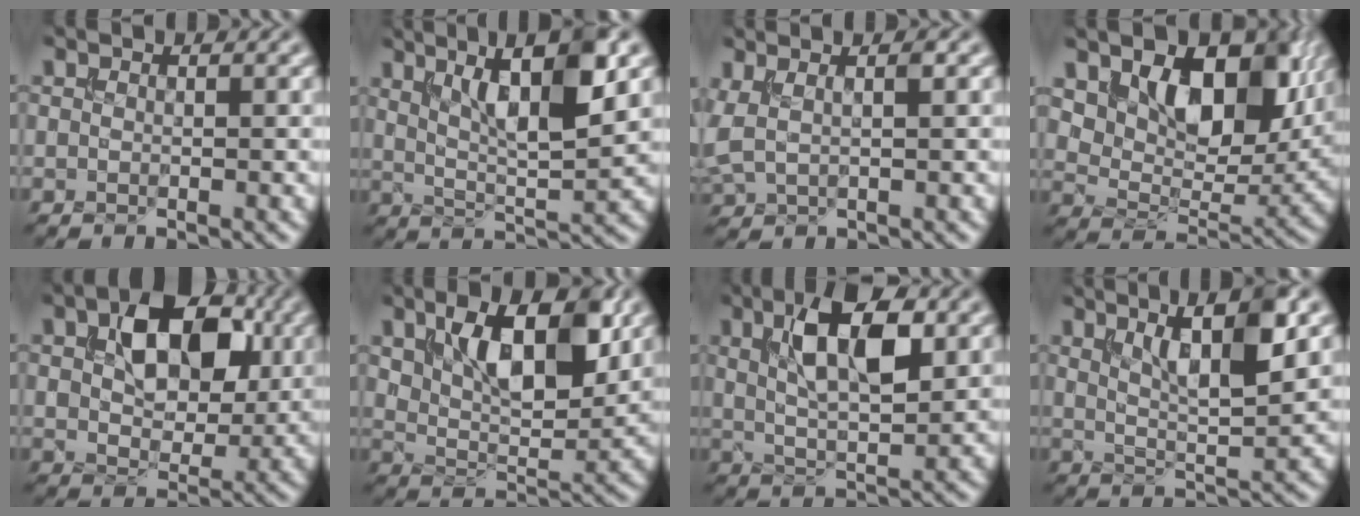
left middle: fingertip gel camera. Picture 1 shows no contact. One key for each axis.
{"total": 8.2, "fx": 3.4, "fy": 2.0, "fz": 7.2, "tx": -0.114, "ty": 0.006, "tz": 0.060}
{"total": 2.5, "fx": 1.0, "fy": 0.9, "fz": 2.1, "tx": -0.044, "ty": 0.005, "tz": 0.021}
{"total": 9.7, "fx": 4.1, "fy": 6.0, "fz": 6.4, "tx": -0.097, "ty": -0.012, "tz": 0.066}
{"total": 8.3, "fx": 2.1, "fy": 5.2, "fz": 6.2, "tx": -0.102, "ty": 0.006, "tz": 0.032}
{"total": 9.1, "fx": 3.9, "fy": 4.2, "fz": 7.1, "tx": -0.117, "ty": 0.000, "tz": 0.067}
{"total": 7.5, "fx": 2.4, "fy": 2.9, "fz": 6.4, "tx": -0.113, "ty": 0.006, "tz": 0.045}
{"total": 6.9, "fx": 3.3, "fy": 1.6, "fz": 5.8, "tx": -0.088, "ty": 0.007, "tz": 0.053}